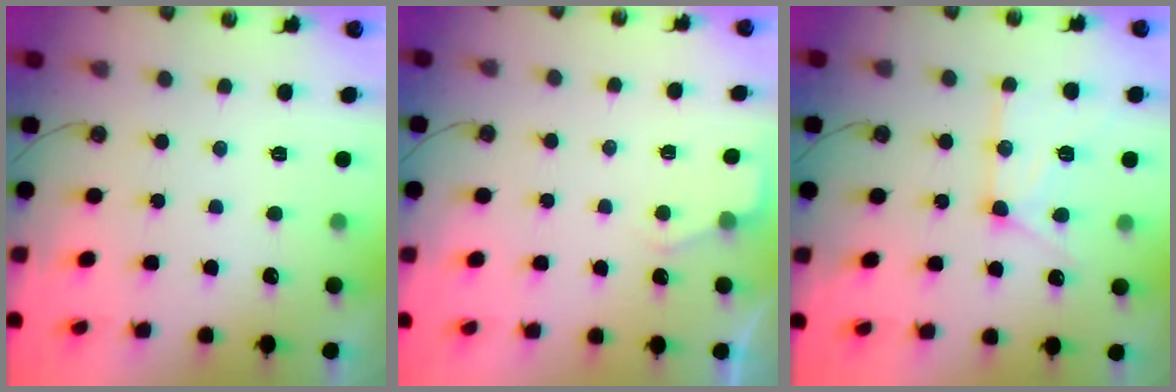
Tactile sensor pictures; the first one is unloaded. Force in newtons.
{"total": 2.8, "press": 2.7, "slide": 0.5}
{"total": 14.9, "press": 14.8, "slide": 1.2}